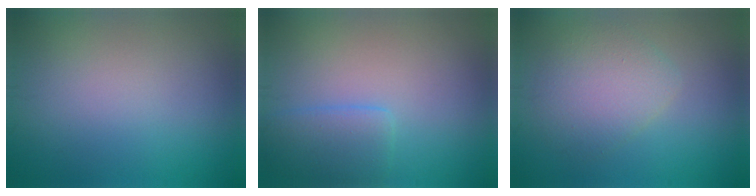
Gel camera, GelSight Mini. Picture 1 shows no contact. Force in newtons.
{"total": 2.9, "press": 2.9, "slide": 0.1}
{"total": 3.6, "press": 3.6, "slide": 0.2}